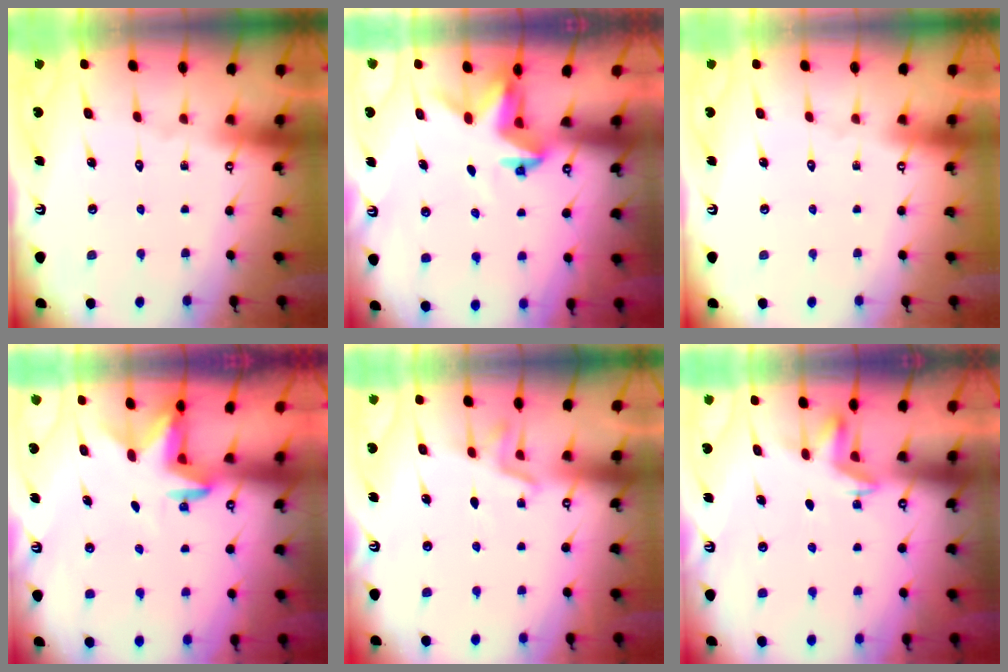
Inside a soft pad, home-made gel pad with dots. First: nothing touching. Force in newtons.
{"total": 3.1, "press": 3.1, "slide": 0.2}
{"total": 0.0}
{"total": 2.9, "press": 2.9, "slide": 0.5}
{"total": 5.3, "press": 5.0, "slide": 1.9}
{"total": 3.2, "press": 3.1, "slide": 0.4}